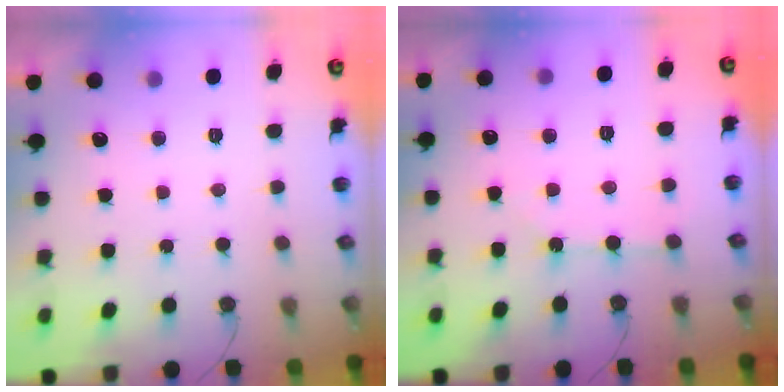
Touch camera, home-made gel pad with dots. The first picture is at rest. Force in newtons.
{"total": 2.1, "press": 2.1, "slide": 0.3}